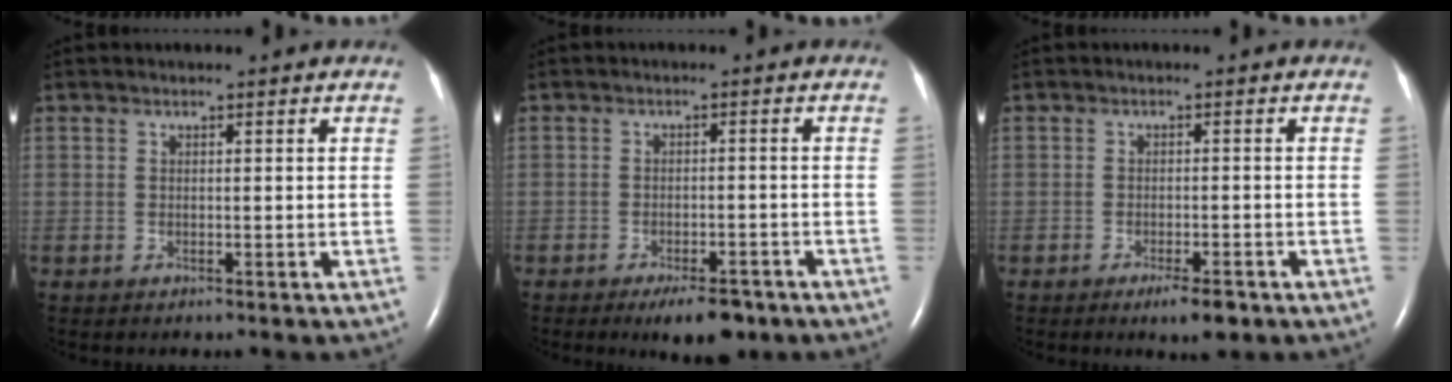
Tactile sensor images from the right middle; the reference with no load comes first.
{"total": 5.5, "force": [-3.9, 1.8, 3.4], "torque": [-0.049, -0.002, -0.054]}
{"total": 3.5, "force": [-2.3, 0.7, 2.6], "torque": [-0.042, -0.004, -0.032]}